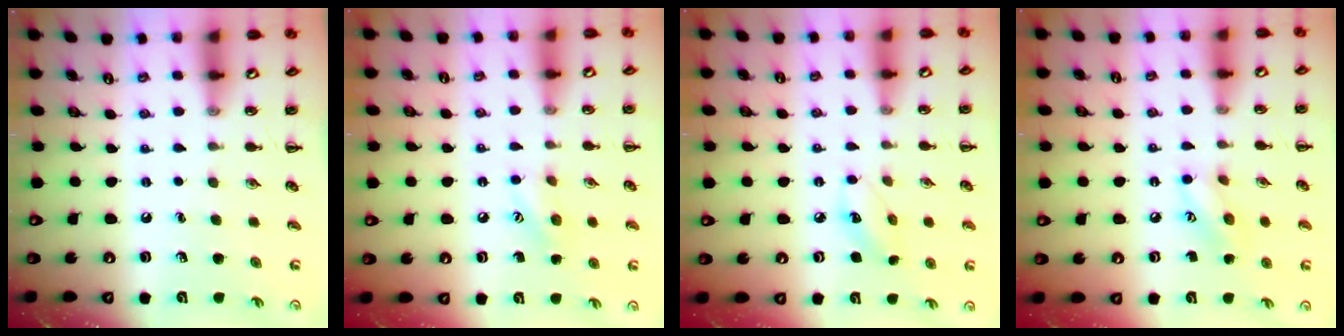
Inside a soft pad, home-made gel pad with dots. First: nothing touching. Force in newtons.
{"total": 7.9, "press": 7.7, "slide": 1.6}
{"total": 5.9, "press": 5.8, "slide": 1.1}
{"total": 8.1, "press": 8.1, "slide": 0.7}